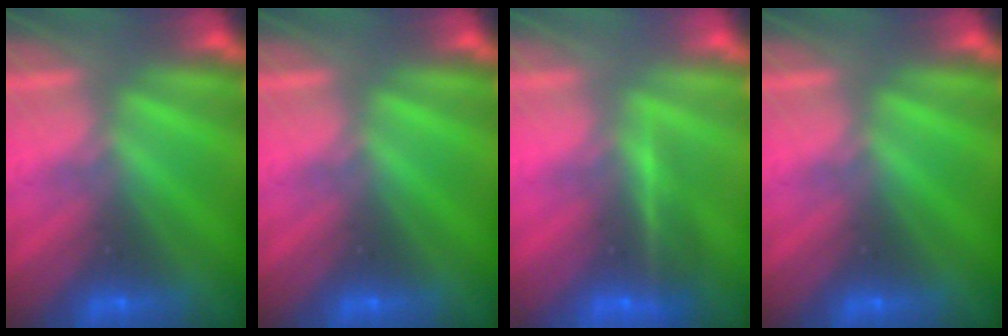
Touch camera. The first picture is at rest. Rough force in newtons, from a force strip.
{"total": 0.0}
{"total": 1.7}
{"total": 0.0}